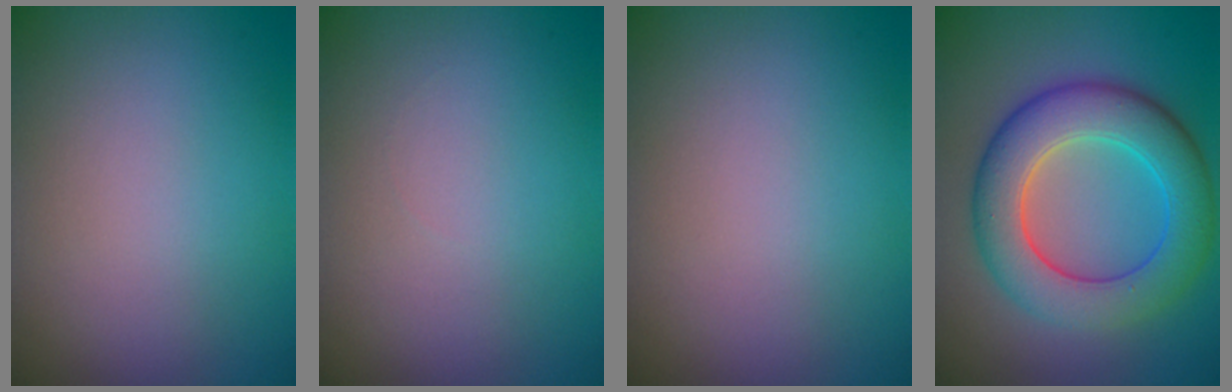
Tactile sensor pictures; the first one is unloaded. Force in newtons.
{"total": 0.0}
{"total": 0.0}
{"total": 8.1, "press": 8.1, "slide": 0.1}